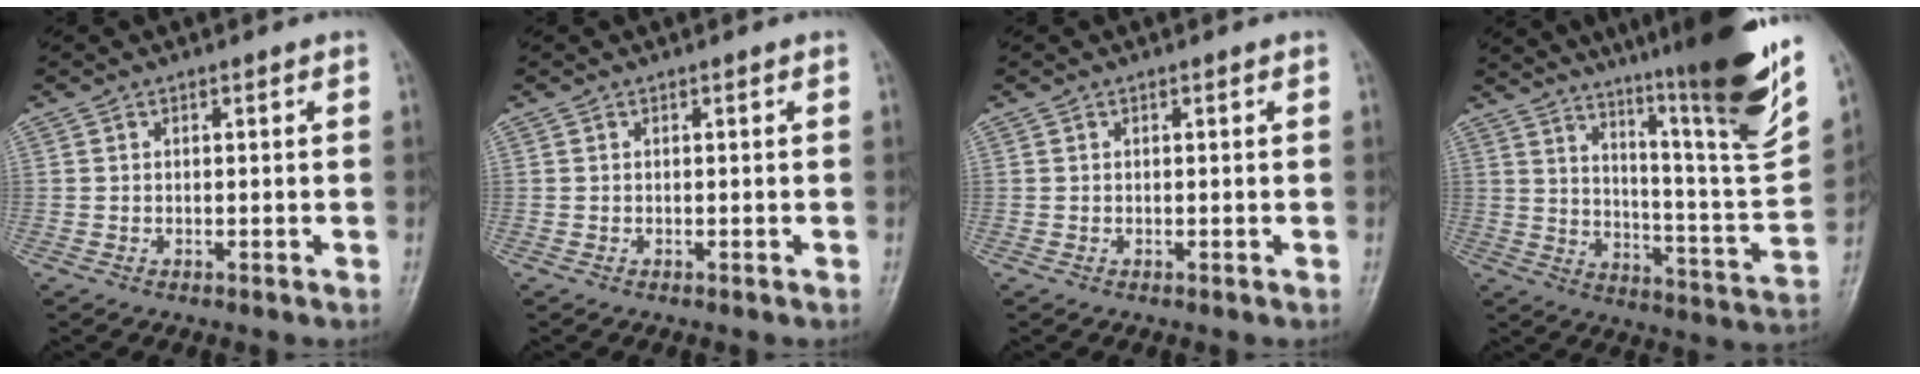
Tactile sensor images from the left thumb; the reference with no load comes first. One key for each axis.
{"total": 0.0}
{"total": 0.0}
{"total": 26.1, "fx": 17.0, "fy": 2.4, "fz": 19.6, "tx": -0.273, "ty": -0.087, "tz": 0.253}